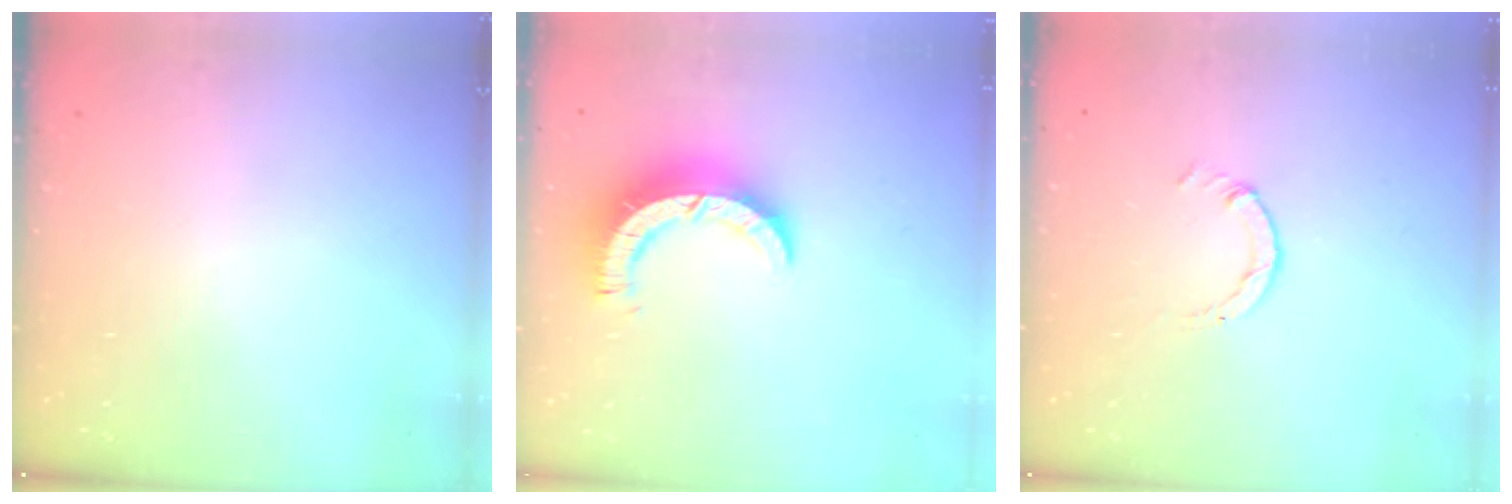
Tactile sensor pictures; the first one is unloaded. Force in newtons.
{"total": 9.3, "press": 9.3, "slide": 0.8}
{"total": 1.1, "press": 1.1, "slide": 0.2}